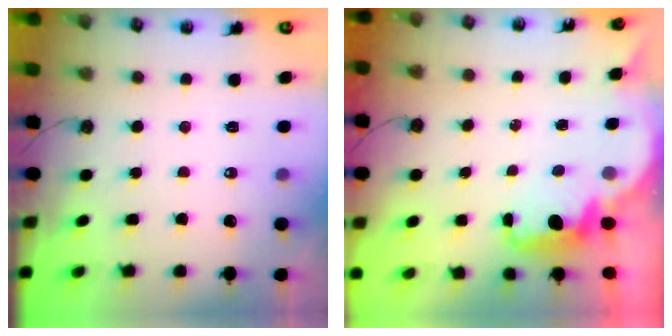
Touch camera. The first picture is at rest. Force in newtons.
{"total": 2.2, "press": 2.1, "slide": 0.6}